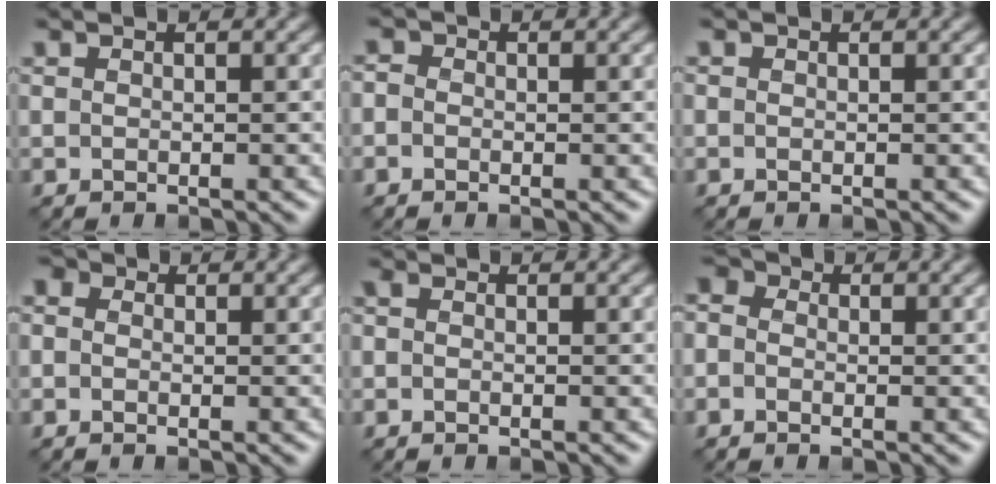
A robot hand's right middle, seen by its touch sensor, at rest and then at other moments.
{"total": 1.0, "force": [-0.2, 0.8, 0.4], "torque": [-0.011, -0.001, -0.013]}
{"total": 0.0}
{"total": 3.0, "force": [0.9, 2.4, 1.6], "torque": [-0.017, 0.015, -0.022]}
{"total": 0.7, "force": [-0.1, 0.5, 0.4], "torque": [-0.009, -0.003, -0.005]}
{"total": 3.0, "force": [0.3, 2.5, 1.6], "torque": [-0.024, 0.012, -0.027]}